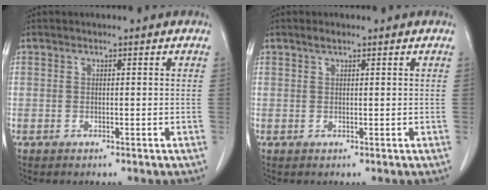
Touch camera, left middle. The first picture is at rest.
{"total": 0.9, "force": [0.7, 0.2, 0.5], "torque": [-0.015, 0.002, 0.015]}